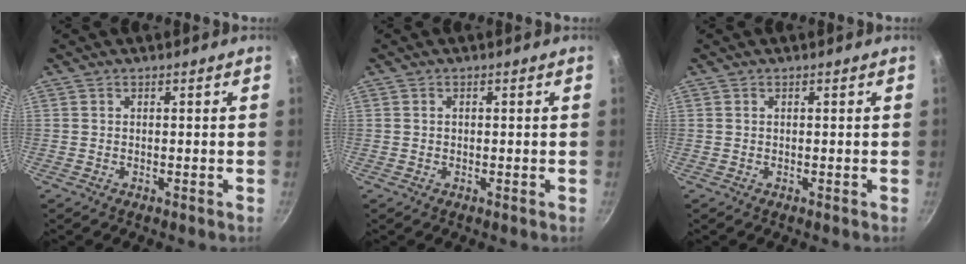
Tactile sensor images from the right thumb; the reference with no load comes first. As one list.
[{"total": 0.6, "force": [0.0, 0.5, 0.3], "torque": [-0.004, 0.004, 0.001]}, {"total": 0.0}]